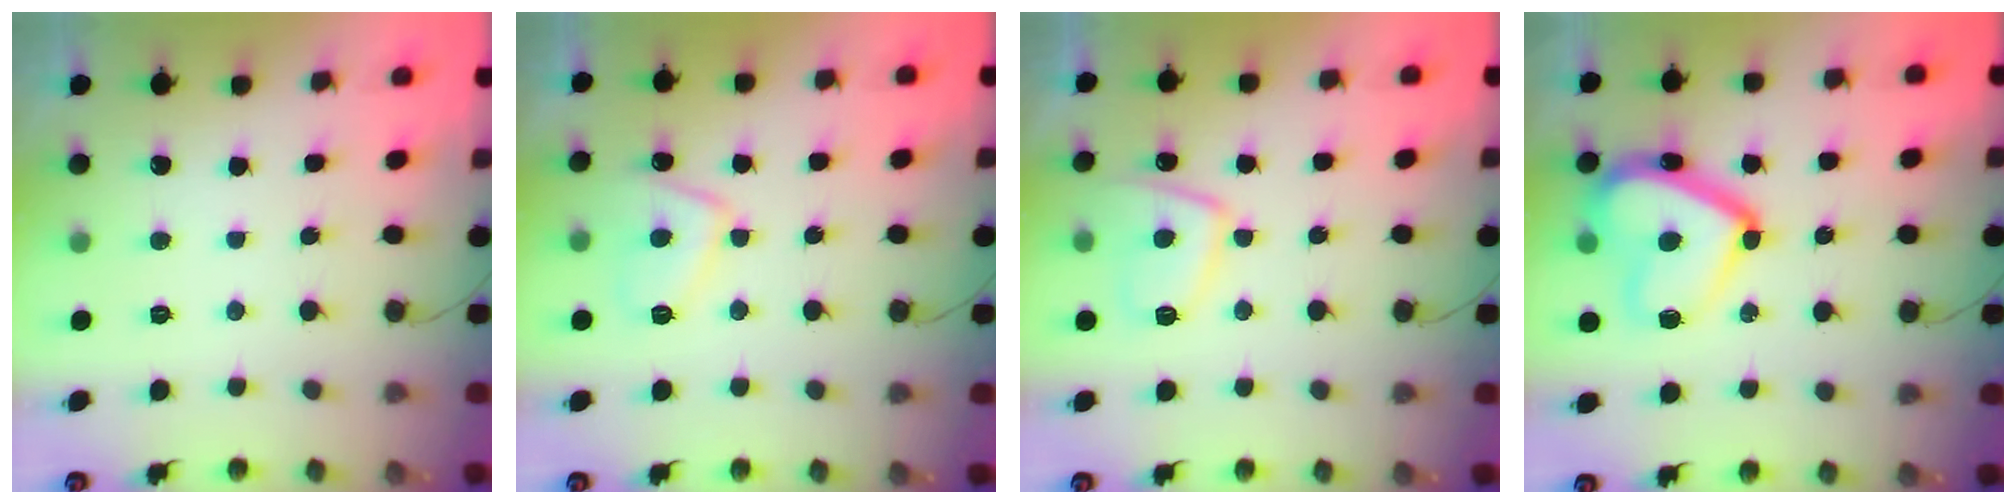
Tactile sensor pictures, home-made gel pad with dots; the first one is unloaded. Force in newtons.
{"total": 8.1, "press": 8.0, "slide": 1.1}
{"total": 8.8, "press": 8.7, "slide": 1.1}
{"total": 17.0, "press": 16.9, "slide": 1.5}